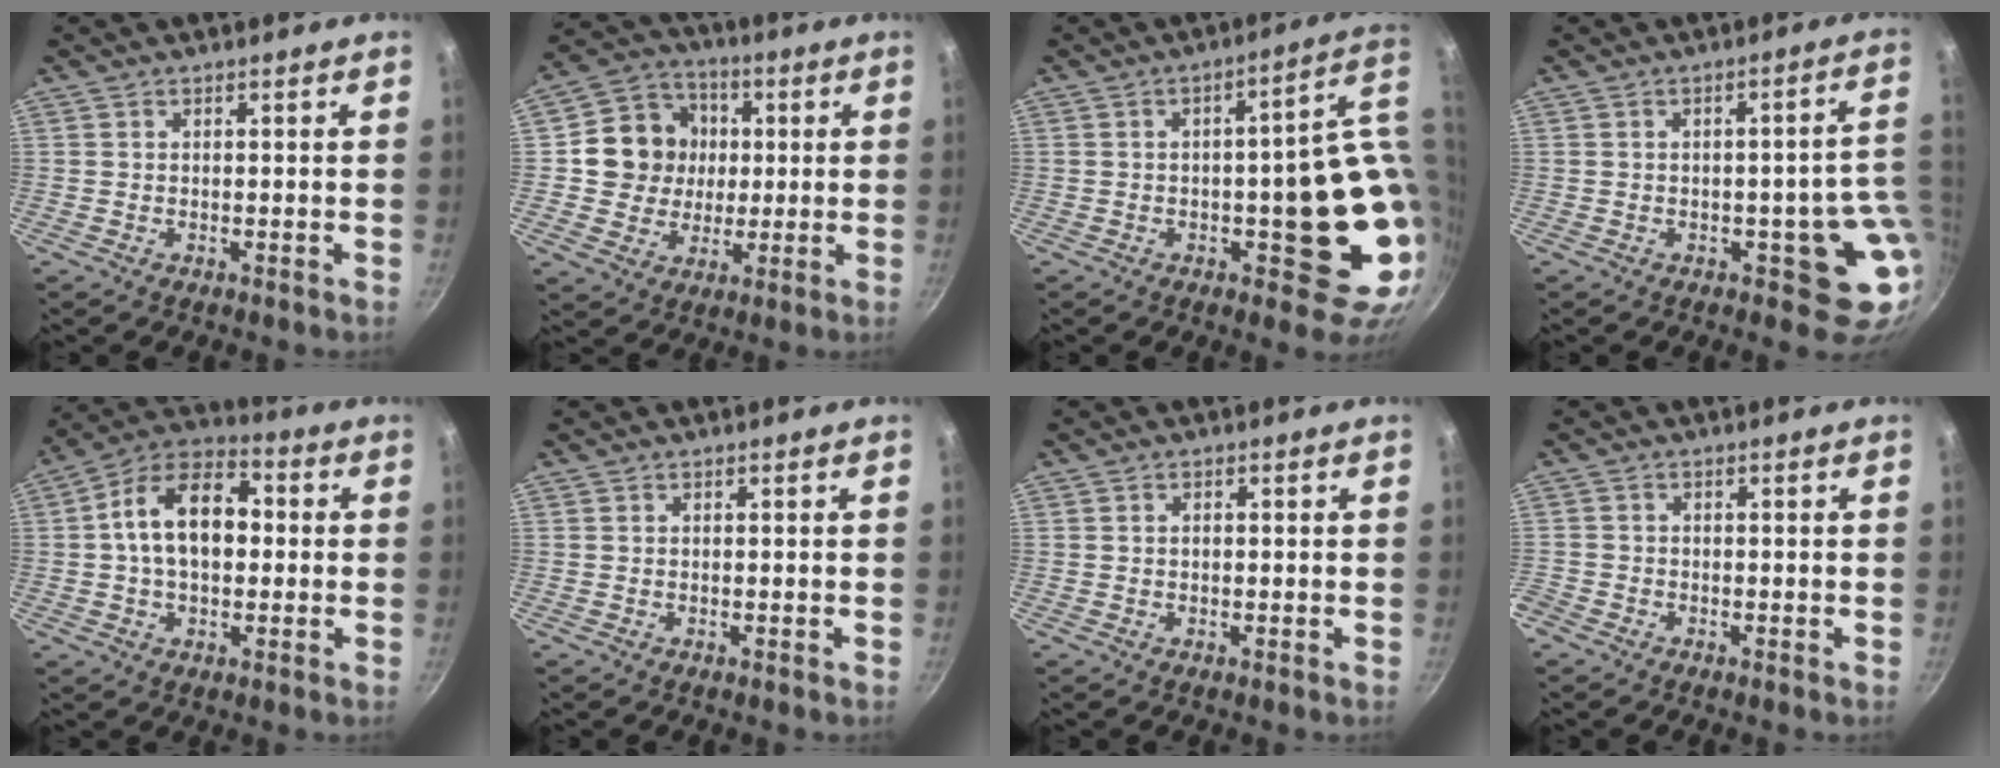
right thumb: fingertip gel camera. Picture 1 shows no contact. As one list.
[{"total": 12.5, "force": [1.4, 11.5, 4.6], "torque": [-0.048, 0.016, 0.015]}, {"total": 16.7, "force": [0.6, 5.9, 15.6], "torque": [-0.148, -0.011, 0.010]}, {"total": 9.3, "force": [-0.9, 4.7, 7.9], "torque": [-0.029, 0.011, -0.007]}, {"total": 15.1, "force": [1.1, 9.6, 11.6], "torque": [-0.161, 0.033, -0.002]}, {"total": 0.0}, {"total": 0.9, "force": [0.0, 0.6, 0.6], "torque": [-0.009, 0.004, -0.001]}, {"total": 2.7, "force": [-1.7, 1.8, 1.0], "torque": [-0.032, 0.003, -0.038]}]